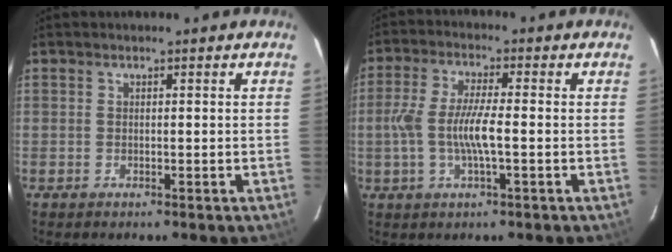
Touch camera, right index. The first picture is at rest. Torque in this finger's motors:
{"motor_torque": [0.64, -0.42, 0.54, 0.18]}